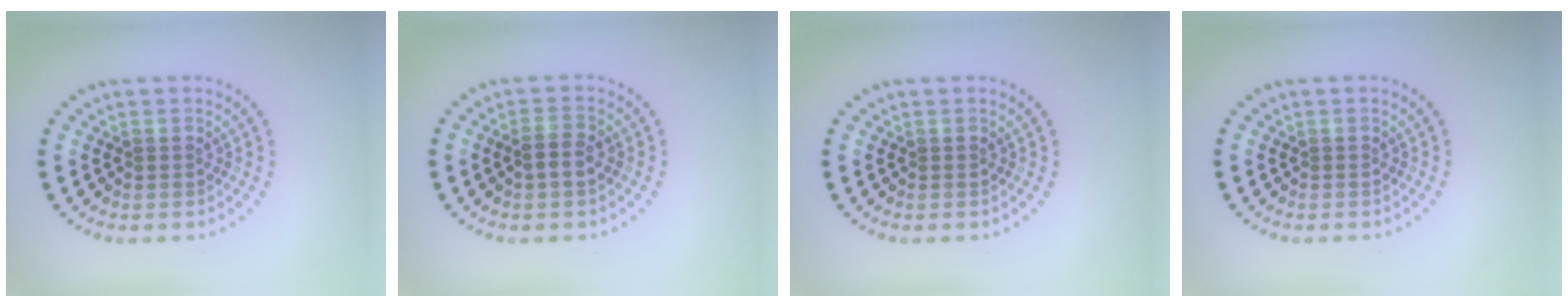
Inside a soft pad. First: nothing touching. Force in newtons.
{"total": 1.9, "press": 1.9, "slide": 0.6}
{"total": 0.0}
{"total": 0.0}